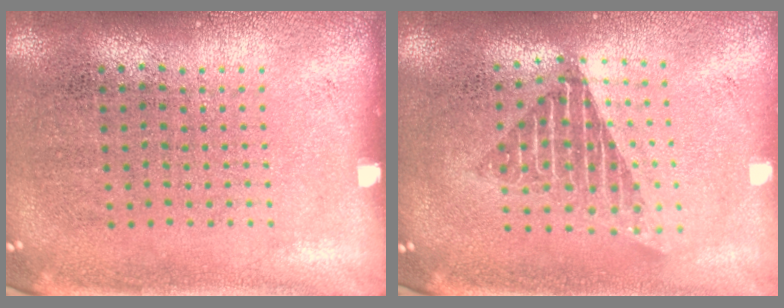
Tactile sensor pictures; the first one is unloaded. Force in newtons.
{"total": 1.6, "press": 1.3, "slide": 0.9}